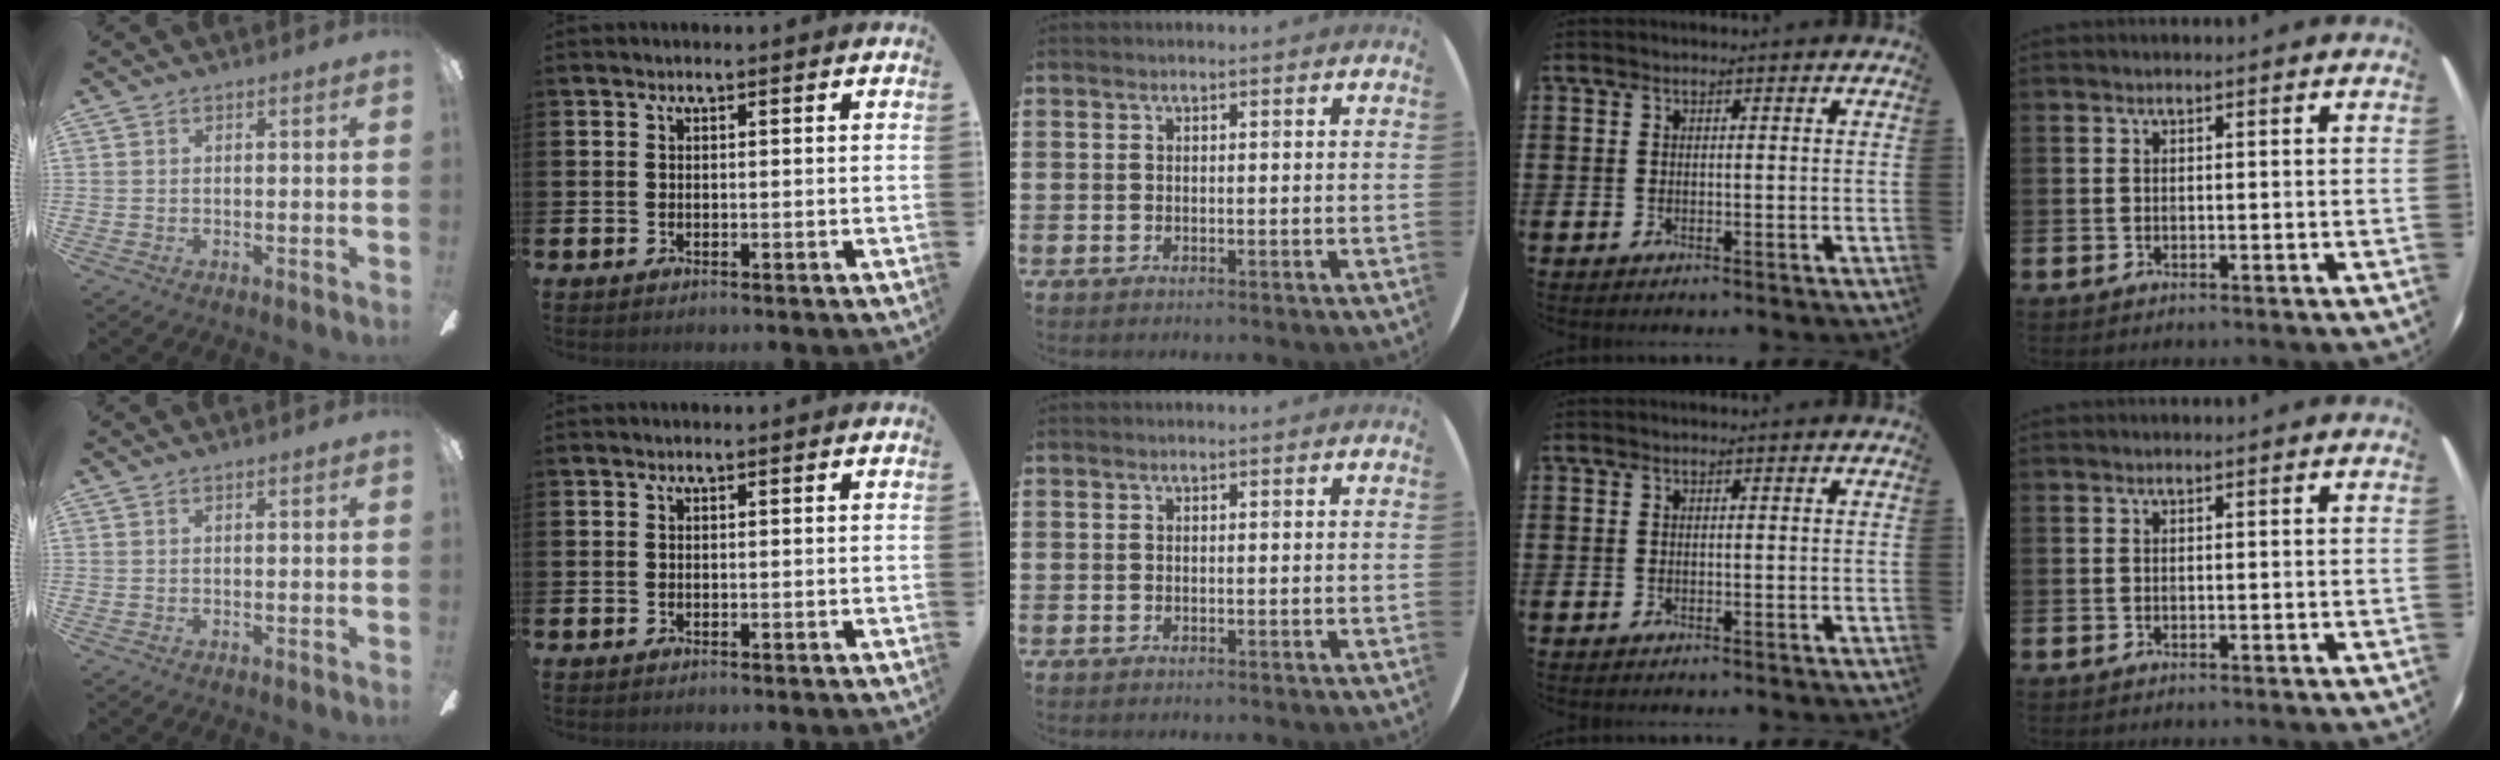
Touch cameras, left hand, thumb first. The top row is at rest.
{}